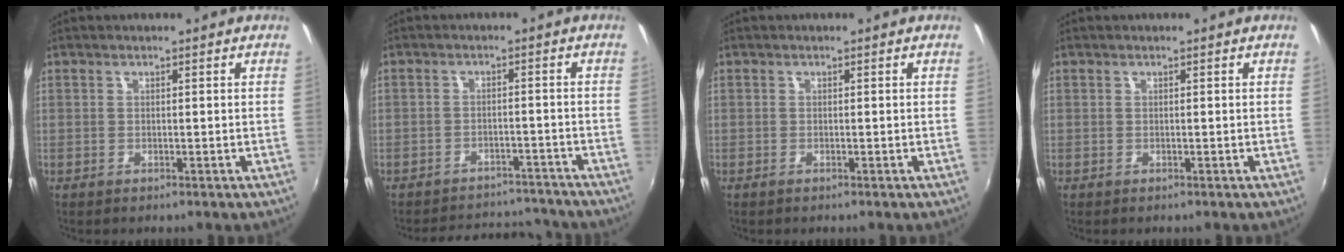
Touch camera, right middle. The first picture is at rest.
{"total": 12.2, "force": [-10.9, 4.7, 2.9], "torque": [-0.068, 0.031, -0.132]}
{"total": 0.6, "force": [-0.4, -0.2, 0.4], "torque": [-0.007, -0.001, -0.010]}
{"total": 0.0}